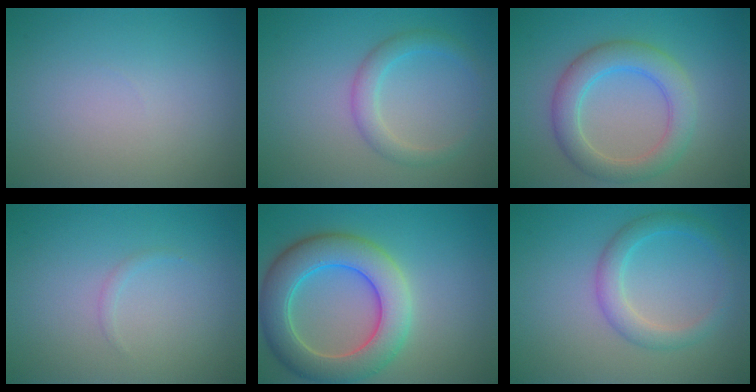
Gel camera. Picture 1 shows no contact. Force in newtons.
{"total": 2.4, "press": 2.4, "slide": 0.2}
{"total": 4.7, "press": 4.7, "slide": 0.3}
{"total": 0.5, "press": 0.5, "slide": 0.0}
{"total": 7.9, "press": 7.9, "slide": 0.3}
{"total": 2.9, "press": 2.8, "slide": 0.2}